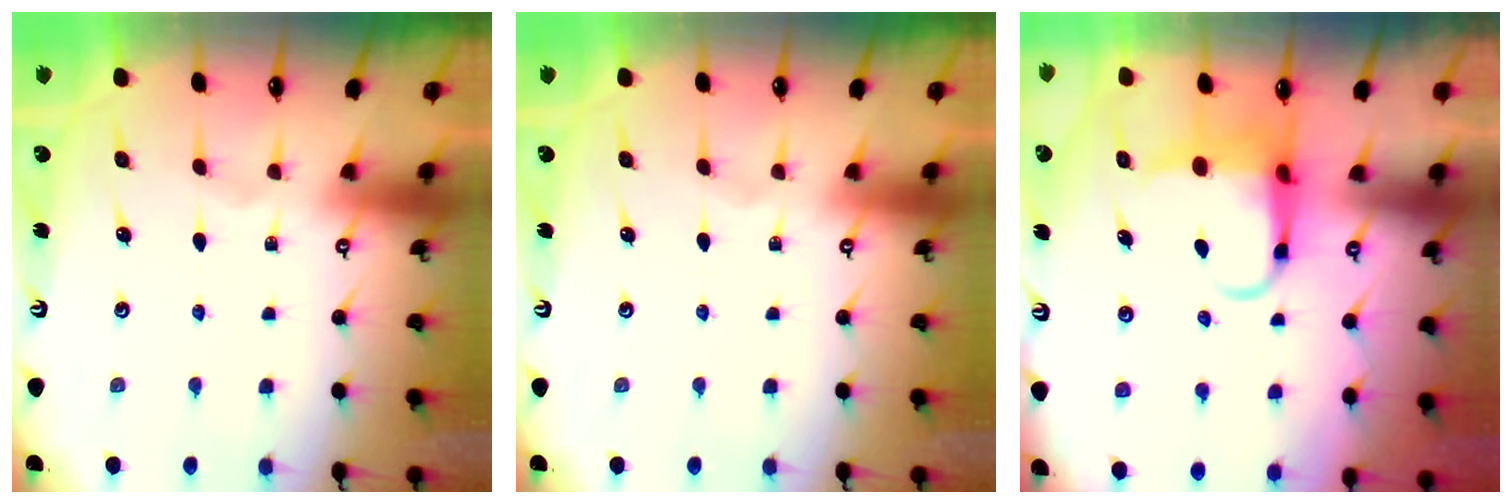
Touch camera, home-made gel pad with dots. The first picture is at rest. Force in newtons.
{"total": 0.0}
{"total": 5.6, "press": 5.5, "slide": 1.2}